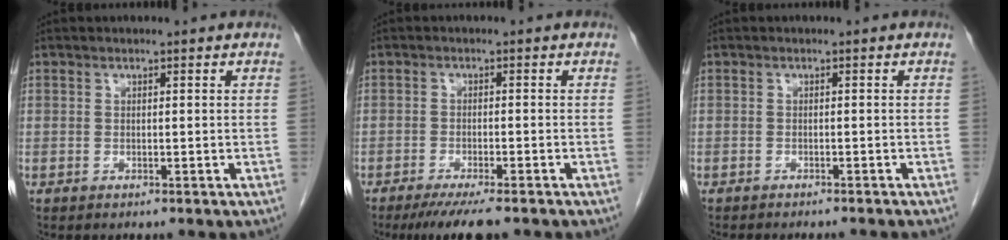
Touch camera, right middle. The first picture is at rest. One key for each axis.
{"total": 7.0, "fx": -5.5, "fy": 0.7, "fz": 4.3, "tx": -0.061, "ty": -0.015, "tz": -0.086}
{"total": 7.3, "fx": -6.7, "fy": 0.7, "fz": 2.9, "tx": -0.025, "ty": -0.017, "tz": -0.080}